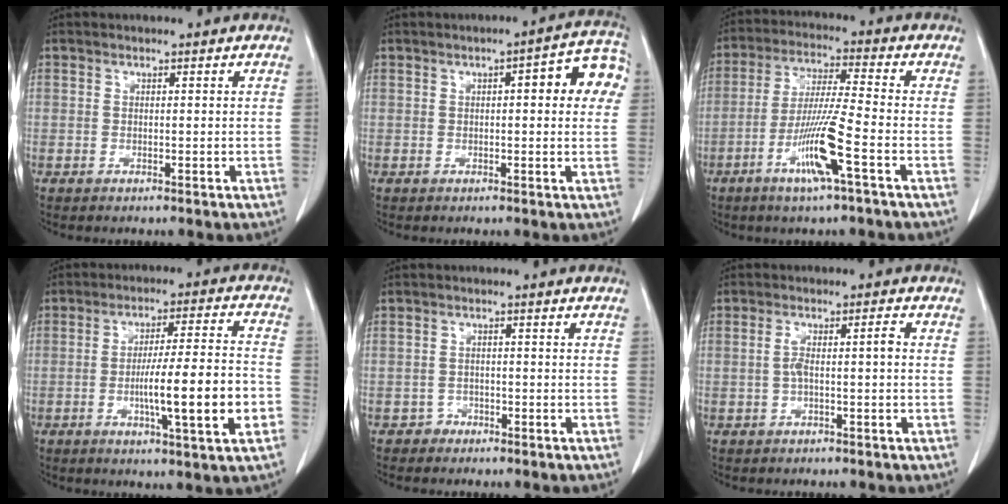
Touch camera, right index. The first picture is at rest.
{"total": 8.1, "force": [1.6, 2.0, 7.7], "torque": [-0.090, 0.026, 0.012]}
{"total": 10.3, "force": [-4.4, -0.6, 9.3], "torque": [-0.182, -0.013, -0.087]}
{"total": 12.9, "force": [-3.4, 0.4, 12.4], "torque": [-0.198, 0.002, -0.056]}
{"total": 1.7, "force": [-1.2, 1.2, -0.3], "torque": [0.006, 0.009, -0.023]}
{"total": 3.3, "force": [-0.4, 0.3, 3.2], "torque": [-0.064, 0.015, -0.004]}